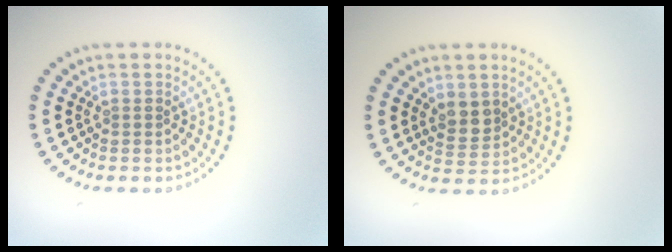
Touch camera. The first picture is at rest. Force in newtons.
{"total": 2.2, "press": 2.0, "slide": 0.8}